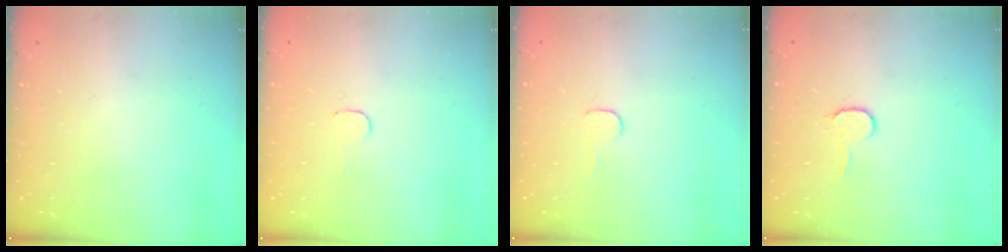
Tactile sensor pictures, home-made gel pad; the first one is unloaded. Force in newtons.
{"total": 2.8, "press": 2.8, "slide": 0.2}
{"total": 3.4, "press": 3.4, "slide": 0.3}
{"total": 5.9, "press": 5.9, "slide": 0.5}